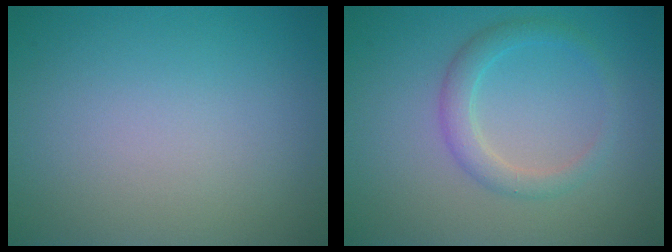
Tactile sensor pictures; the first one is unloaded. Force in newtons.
{"total": 2.3, "press": 2.3, "slide": 0.0}